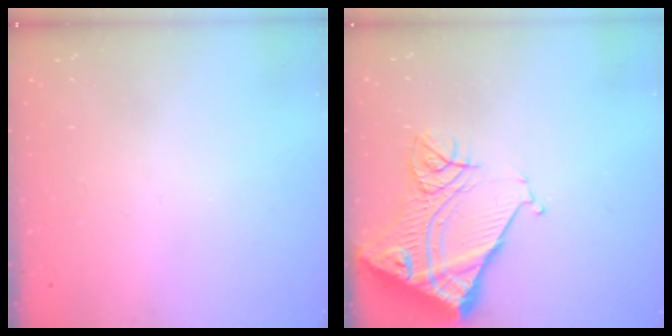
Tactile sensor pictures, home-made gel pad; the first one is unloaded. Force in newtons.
{"total": 15.4, "press": 15.3, "slide": 1.8}